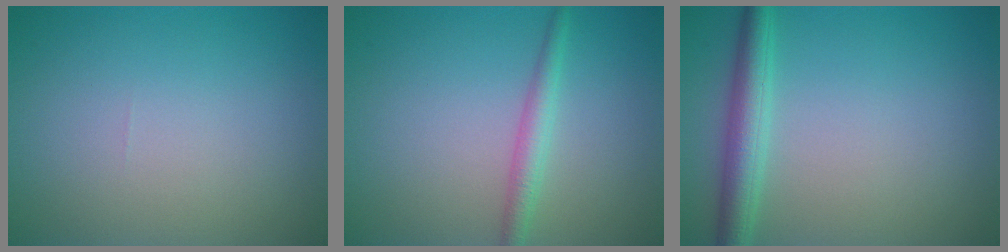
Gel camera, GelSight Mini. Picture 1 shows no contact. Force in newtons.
{"total": 2.1, "press": 2.1, "slide": 0.0}
{"total": 3.4, "press": 3.4, "slide": 0.1}